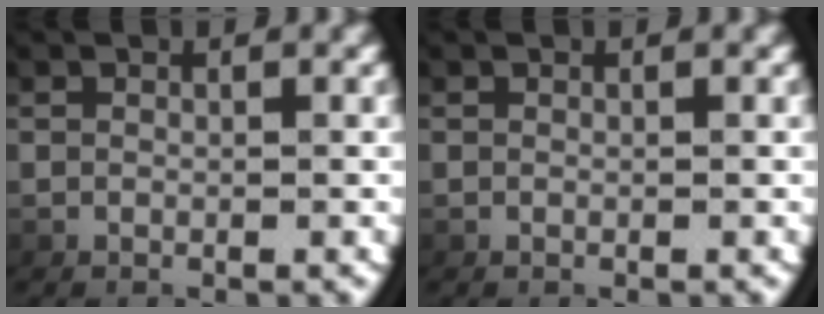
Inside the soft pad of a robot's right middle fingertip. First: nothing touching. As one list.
[{"total": 0.0}]